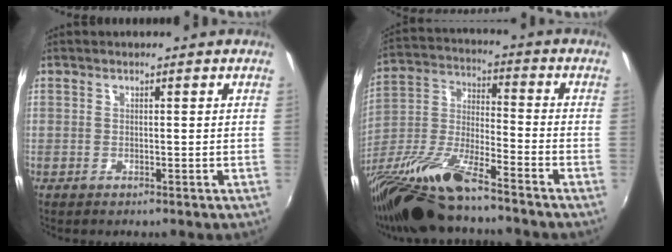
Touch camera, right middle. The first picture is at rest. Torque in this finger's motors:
{"motor_torque": [1.07, -1.07, 0.71, 0.21]}